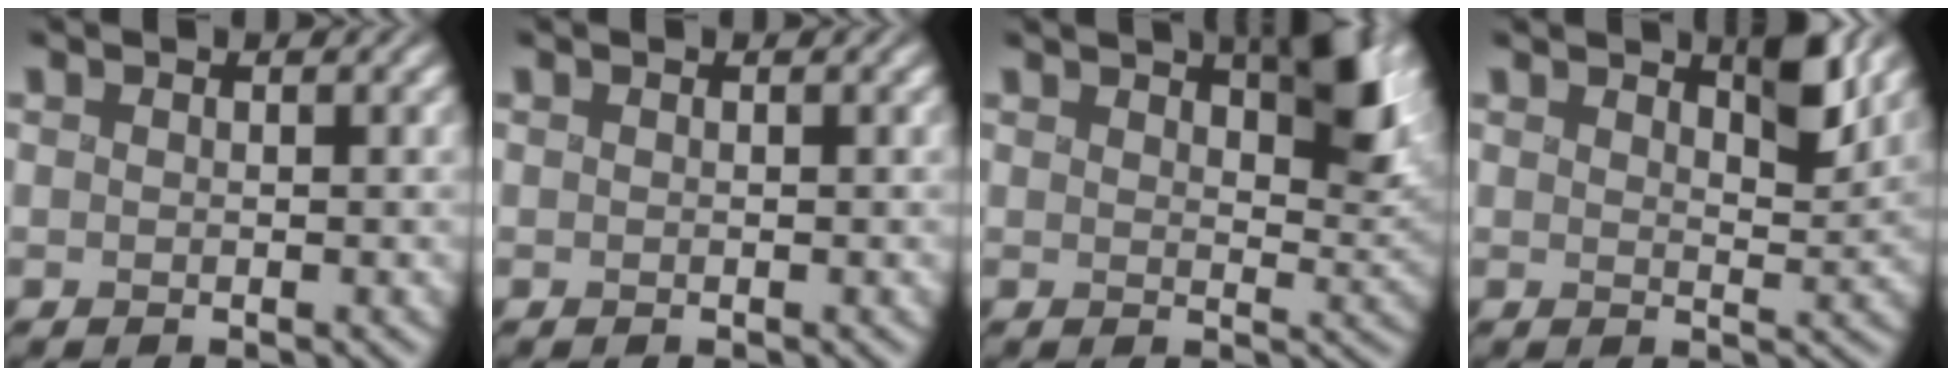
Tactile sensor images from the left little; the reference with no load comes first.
{"total": 0.0}
{"total": 6.1, "force": [3.5, 2.1, 4.5], "torque": [-0.061, 0.004, 0.055]}
{"total": 3.6, "force": [2.6, 0.9, 2.3], "torque": [-0.029, -0.001, 0.033]}